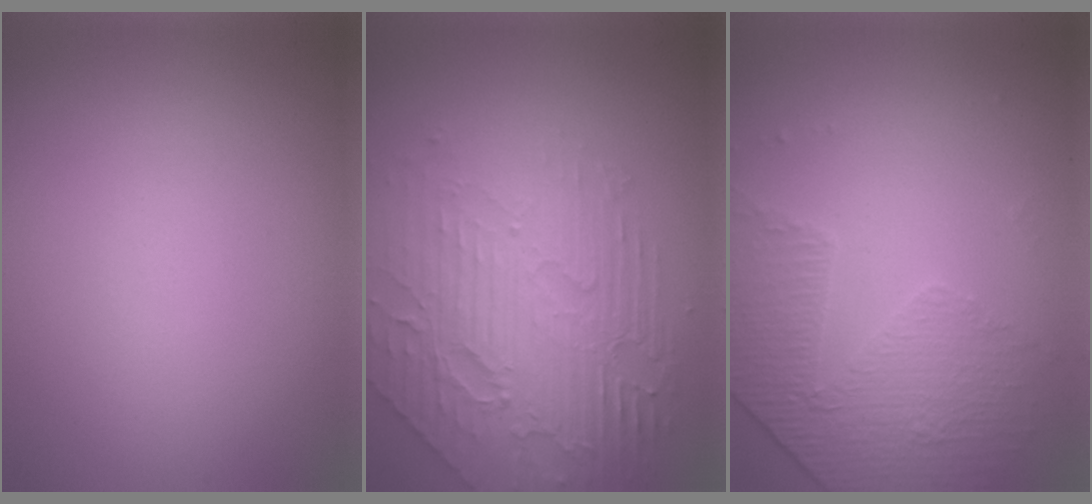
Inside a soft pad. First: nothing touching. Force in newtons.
{"total": 6.8, "press": 4.9, "slide": 4.8}
{"total": 4.7, "press": 3.1, "slide": 3.5}